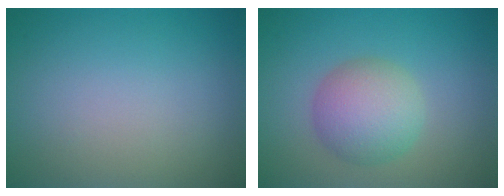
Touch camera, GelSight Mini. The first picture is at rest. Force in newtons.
{"total": 4.7, "press": 4.7, "slide": 0.2}